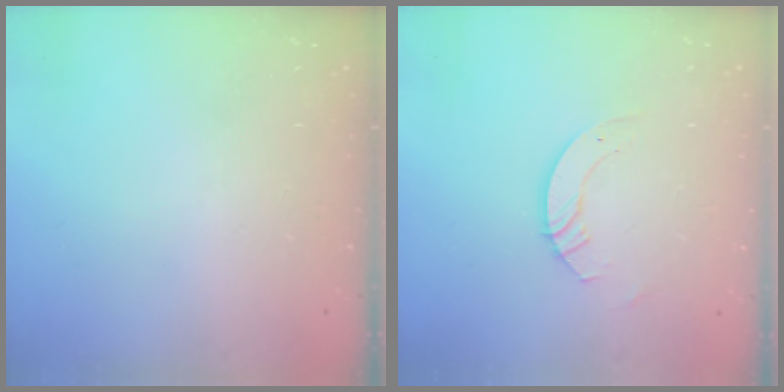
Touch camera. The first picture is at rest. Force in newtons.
{"total": 3.7, "press": 3.7, "slide": 0.3}